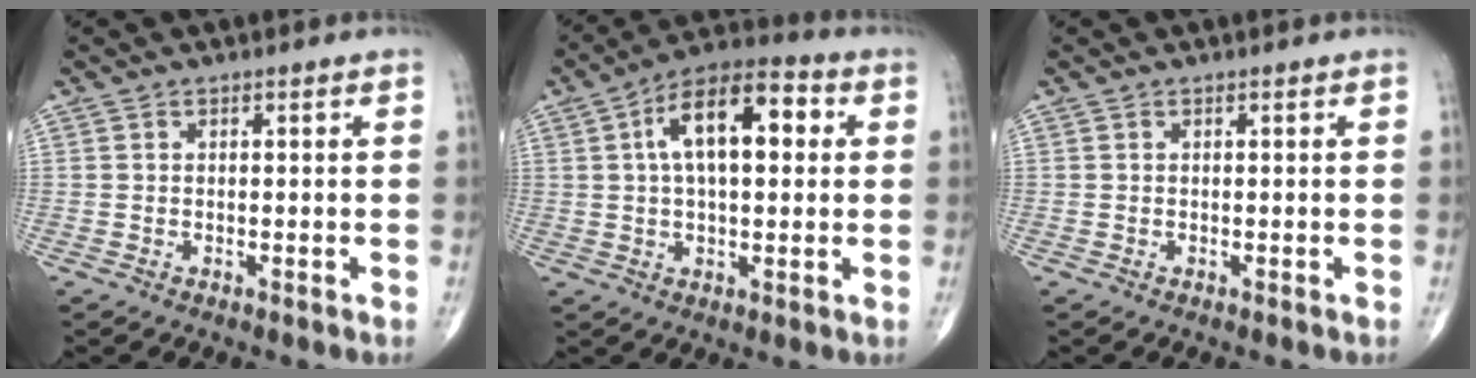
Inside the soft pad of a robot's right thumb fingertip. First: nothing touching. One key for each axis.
{"total": 14.7, "fx": 3.2, "fy": 7.1, "fz": 12.5, "tx": -0.193, "ty": 0.026, "tz": 0.044}
{"total": 0.0}